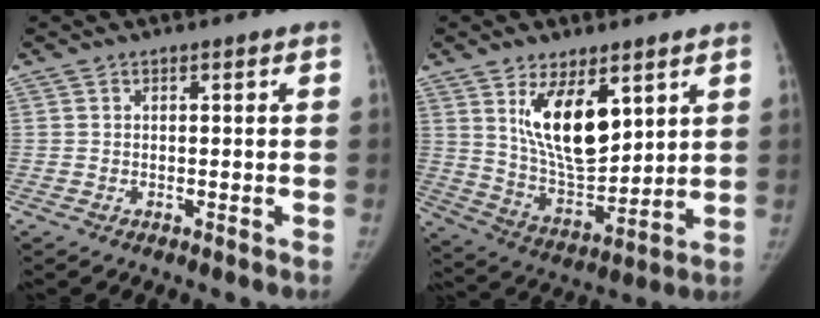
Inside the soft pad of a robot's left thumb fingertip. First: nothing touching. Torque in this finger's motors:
{"motor_torque": [2.00, 1.88, 1.64, -1.12, 0.09]}